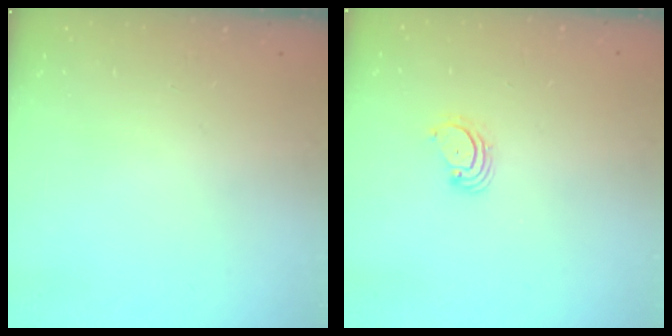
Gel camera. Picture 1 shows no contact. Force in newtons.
{"total": 3.1, "press": 3.1, "slide": 0.3}